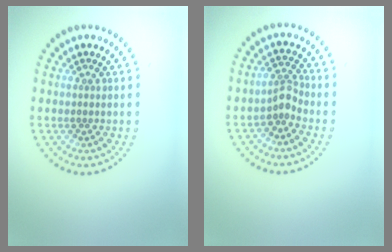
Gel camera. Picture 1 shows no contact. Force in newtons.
{"total": 2.0, "press": 1.3, "slide": 1.5}